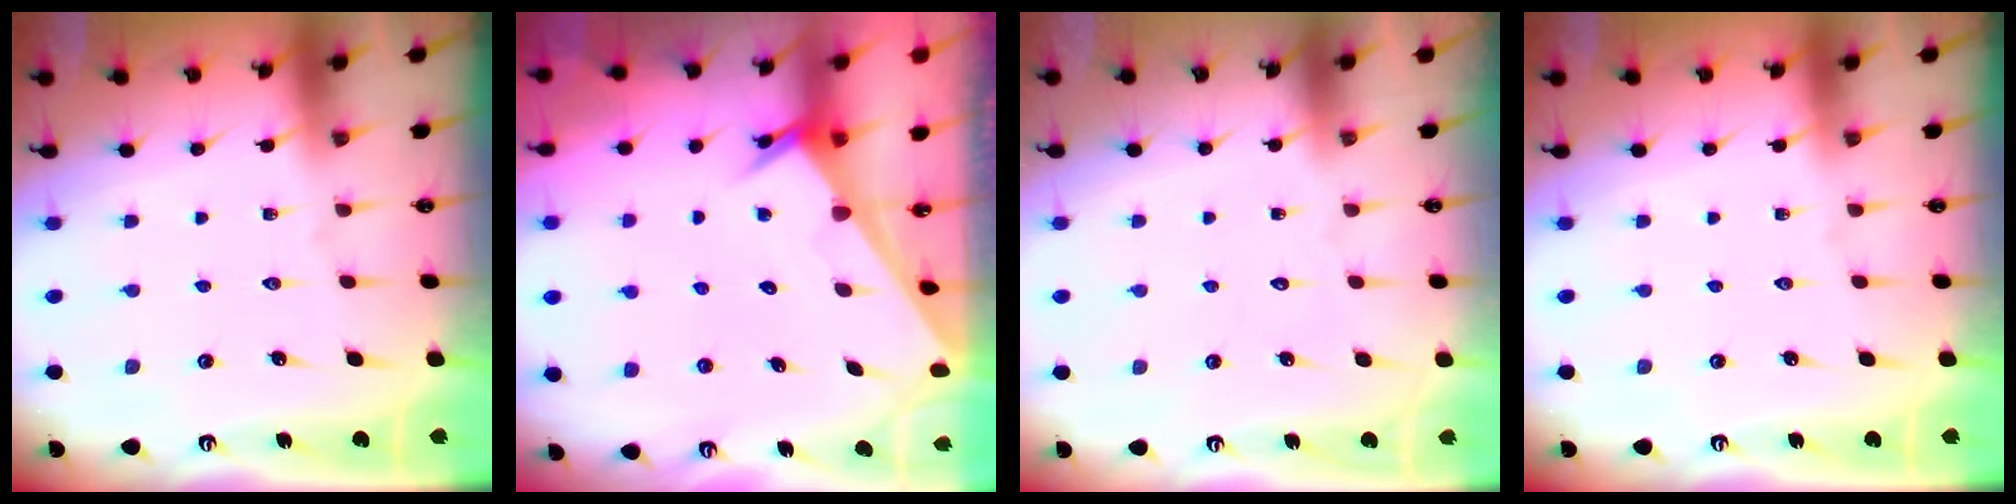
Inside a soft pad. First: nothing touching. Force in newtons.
{"total": 2.4, "press": 2.4, "slide": 0.1}
{"total": 1.8, "press": 1.8, "slide": 0.0}
{"total": 0.0}